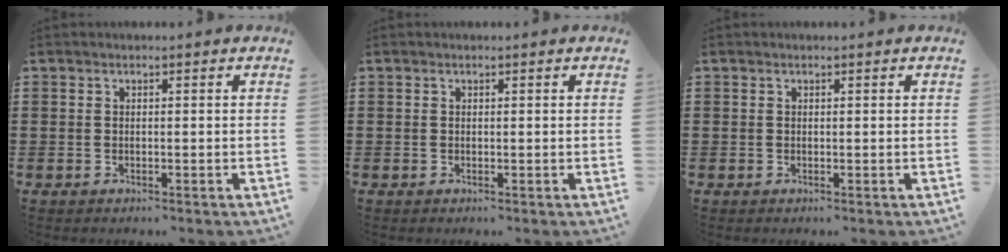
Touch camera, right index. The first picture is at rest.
{"total": 0.0}
{"total": 0.0}